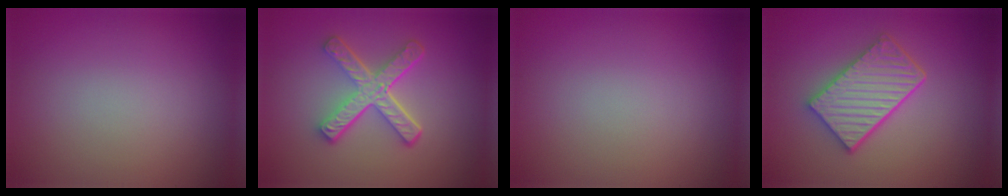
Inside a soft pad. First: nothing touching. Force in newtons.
{"total": 5.2, "press": 3.8, "slide": 3.6}
{"total": 0.0}
{"total": 5.2, "press": 4.3, "slide": 3.0}